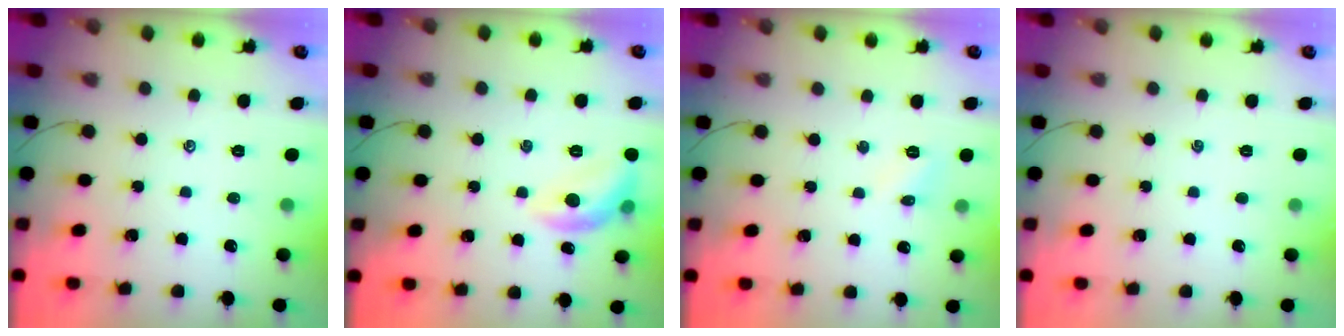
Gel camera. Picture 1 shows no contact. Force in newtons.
{"total": 10.6, "press": 10.6, "slide": 0.3}
{"total": 5.1, "press": 4.9, "slide": 1.6}
{"total": 0.0}